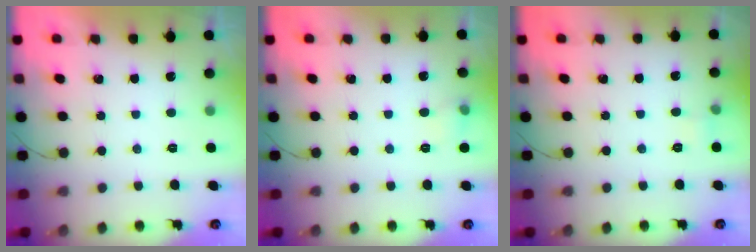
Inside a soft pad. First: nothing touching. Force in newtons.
{"total": 5.3, "press": 5.0, "slide": 1.5}
{"total": 3.0, "press": 2.8, "slide": 1.0}